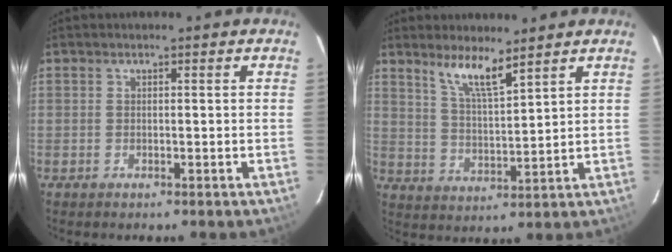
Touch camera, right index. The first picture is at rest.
{"total": 7.1, "force": [5.4, 0.9, 4.5], "torque": [-0.085, -0.005, 0.107]}